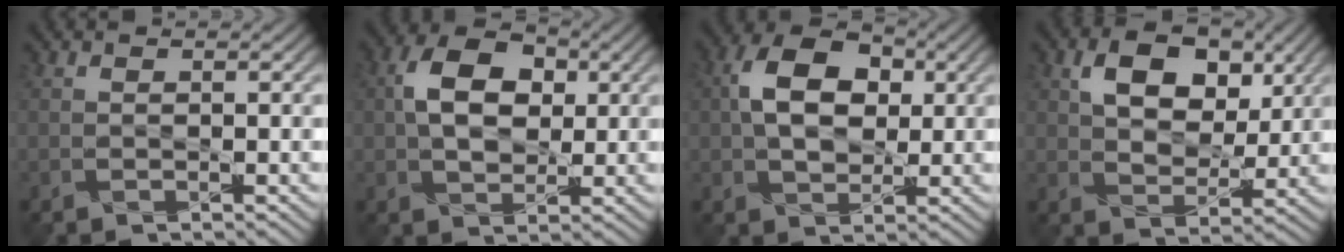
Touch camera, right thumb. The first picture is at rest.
{"total": 7.3, "force": [1.3, 5.1, 5.0], "torque": [-0.099, 0.011, 0.020]}
{"total": 8.0, "force": [1.4, 5.5, 5.6], "torque": [-0.112, 0.012, 0.021]}
{"total": 7.9, "force": [3.4, 5.2, 4.9], "torque": [-0.092, -0.001, 0.054]}